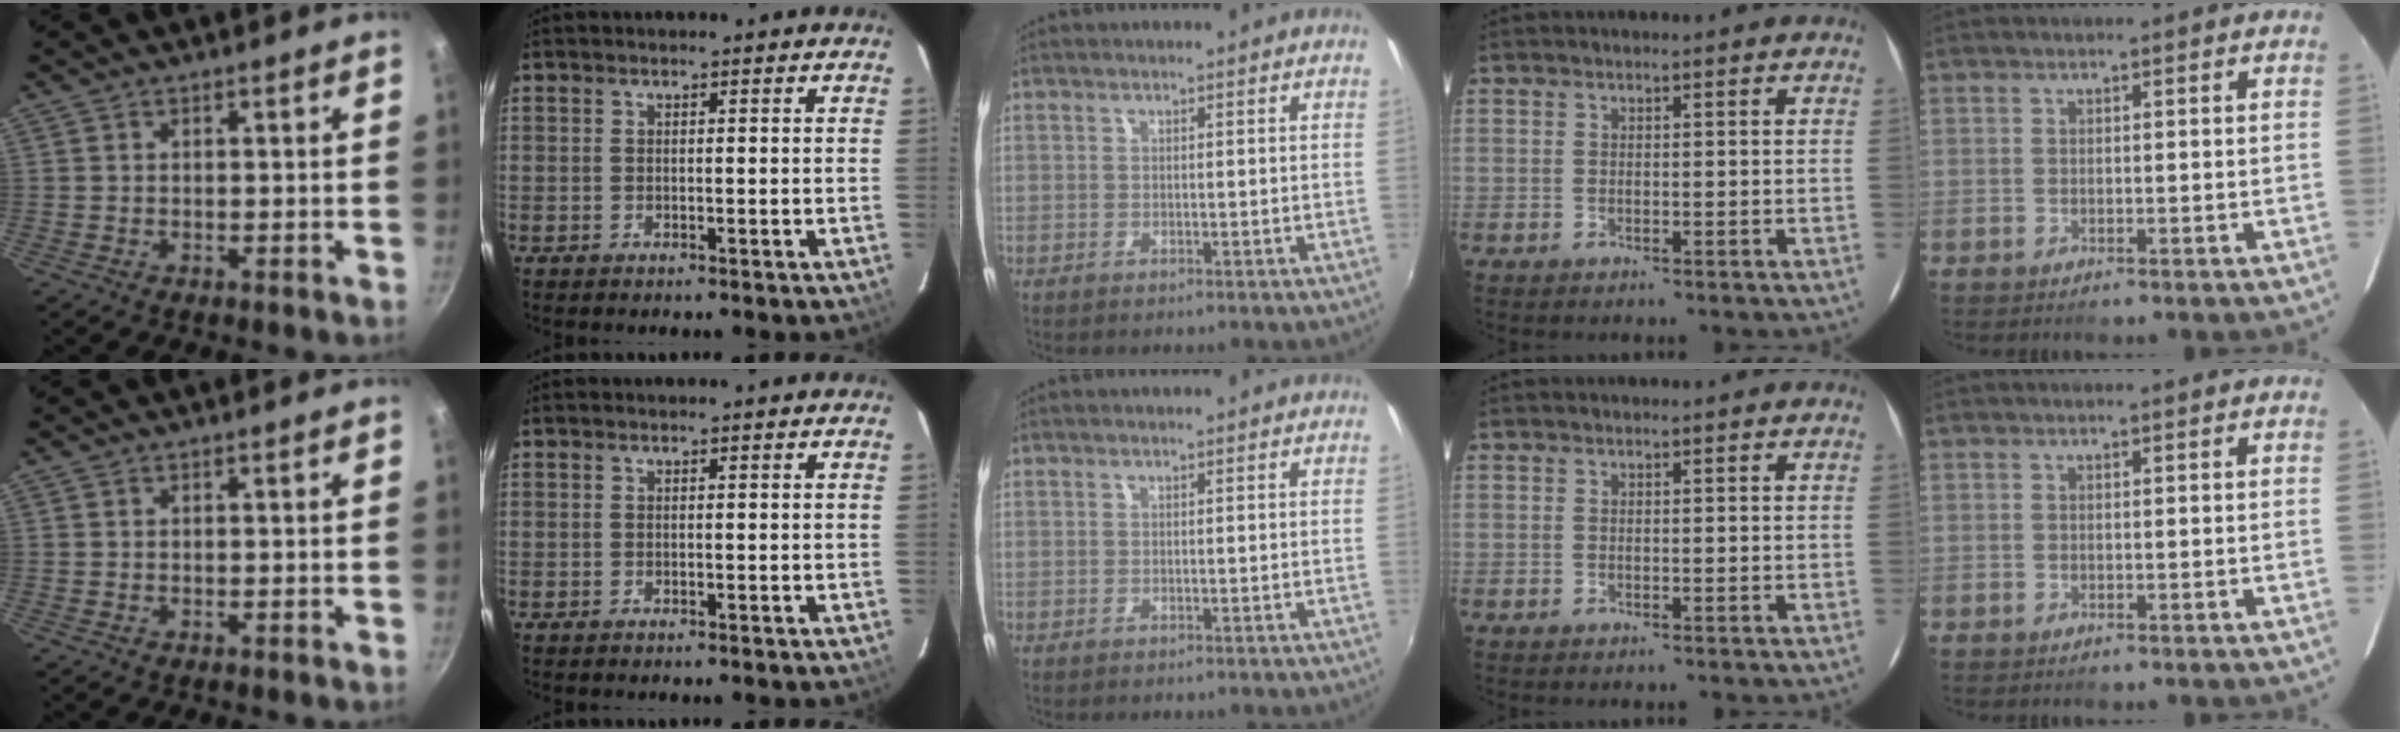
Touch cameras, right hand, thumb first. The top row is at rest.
{}